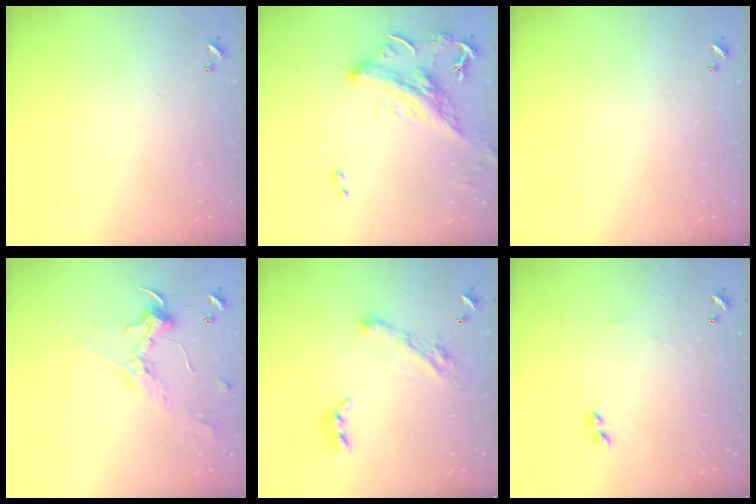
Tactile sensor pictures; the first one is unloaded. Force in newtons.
{"total": 3.5, "press": 3.2, "slide": 1.4}
{"total": 0.0}
{"total": 2.4, "press": 2.3, "slide": 0.7}
{"total": 9.2, "press": 9.1, "slide": 1.1}
{"total": 2.1, "press": 2.1, "slide": 0.5}